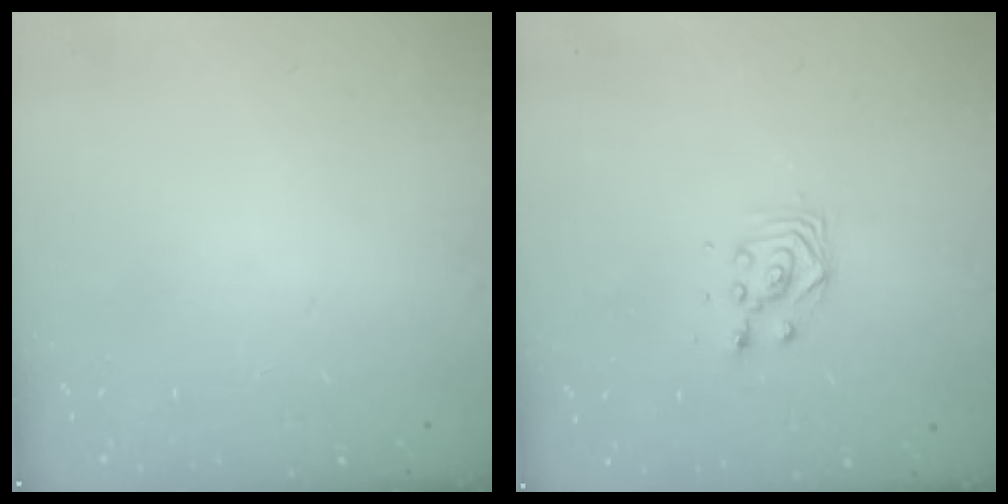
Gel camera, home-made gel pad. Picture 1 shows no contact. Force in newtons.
{"total": 3.0, "press": 3.0, "slide": 0.2}